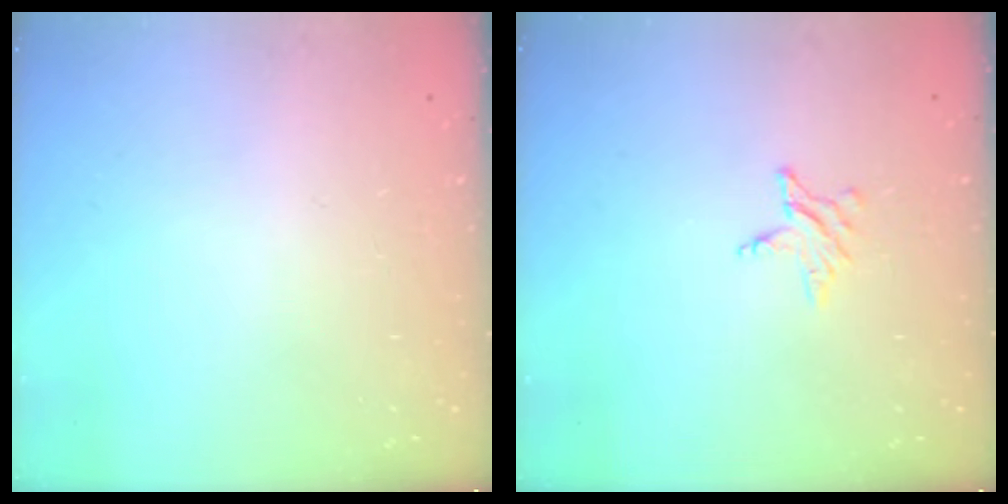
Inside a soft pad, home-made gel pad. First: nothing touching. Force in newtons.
{"total": 3.4, "press": 3.4, "slide": 0.4}